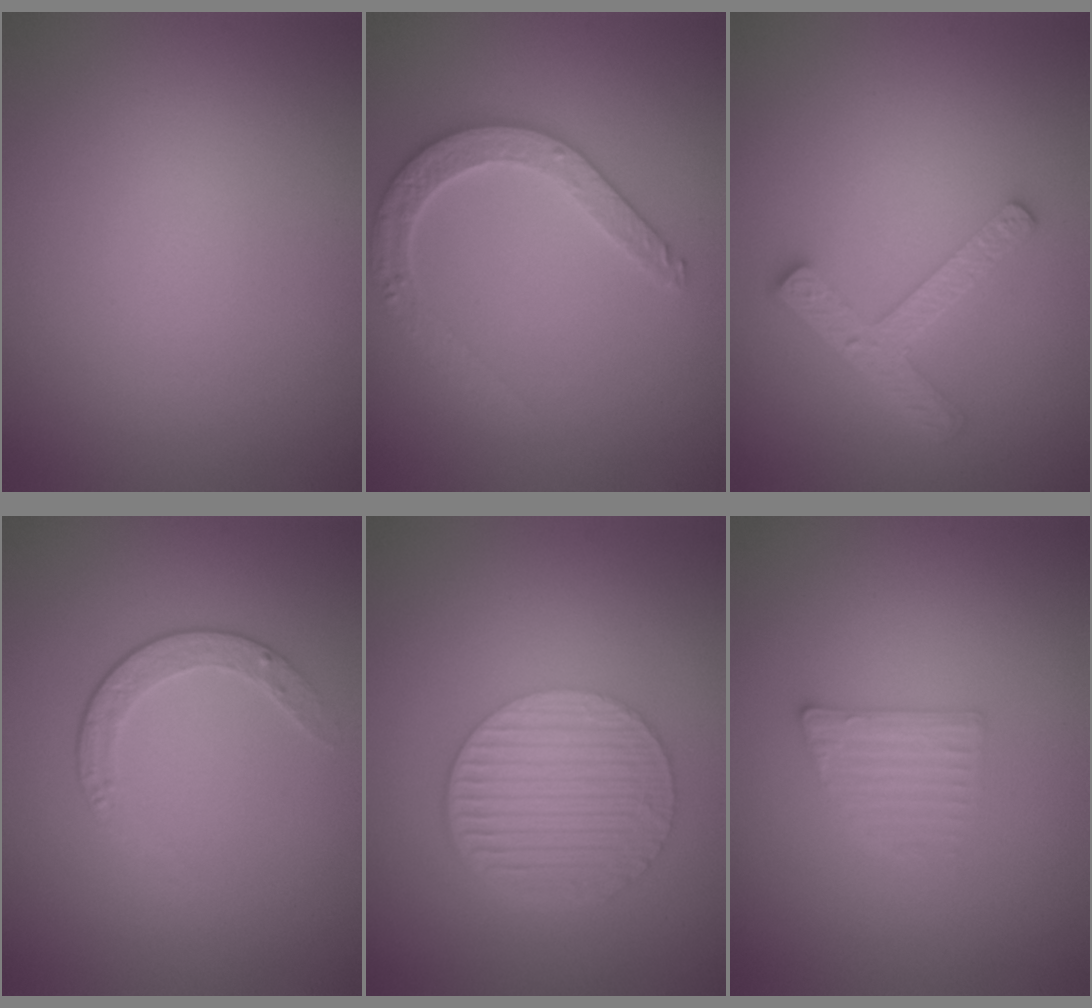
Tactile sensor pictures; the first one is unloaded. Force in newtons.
{"total": 3.4, "press": 3.1, "slide": 1.4}
{"total": 3.9, "press": 3.0, "slide": 2.5}
{"total": 2.1, "press": 1.4, "slide": 1.5}
{"total": 6.0, "press": 4.1, "slide": 4.4}
{"total": 1.9, "press": 1.9, "slide": 0.4}